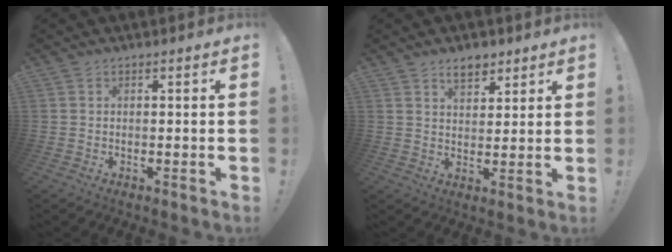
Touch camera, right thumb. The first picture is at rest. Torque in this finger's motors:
{"motor_torque": [0.14, 0.40, -0.02, 0.02, 0.02]}